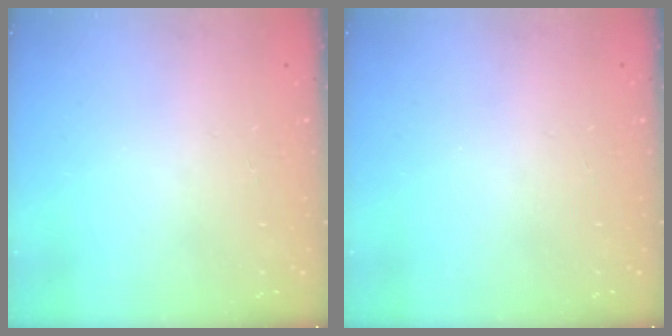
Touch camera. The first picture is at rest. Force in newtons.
{"total": 0.0}